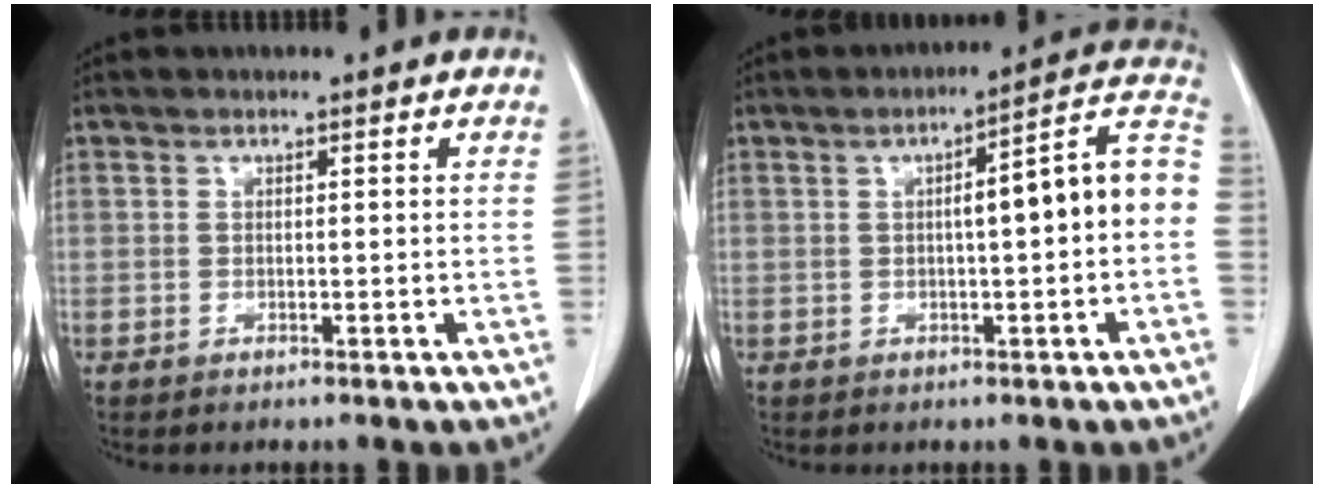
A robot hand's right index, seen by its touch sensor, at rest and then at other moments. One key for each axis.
{"total": 10.9, "fx": -0.3, "fy": 1.0, "fz": 10.8, "tx": -0.142, "ty": 0.037, "tz": -0.007}